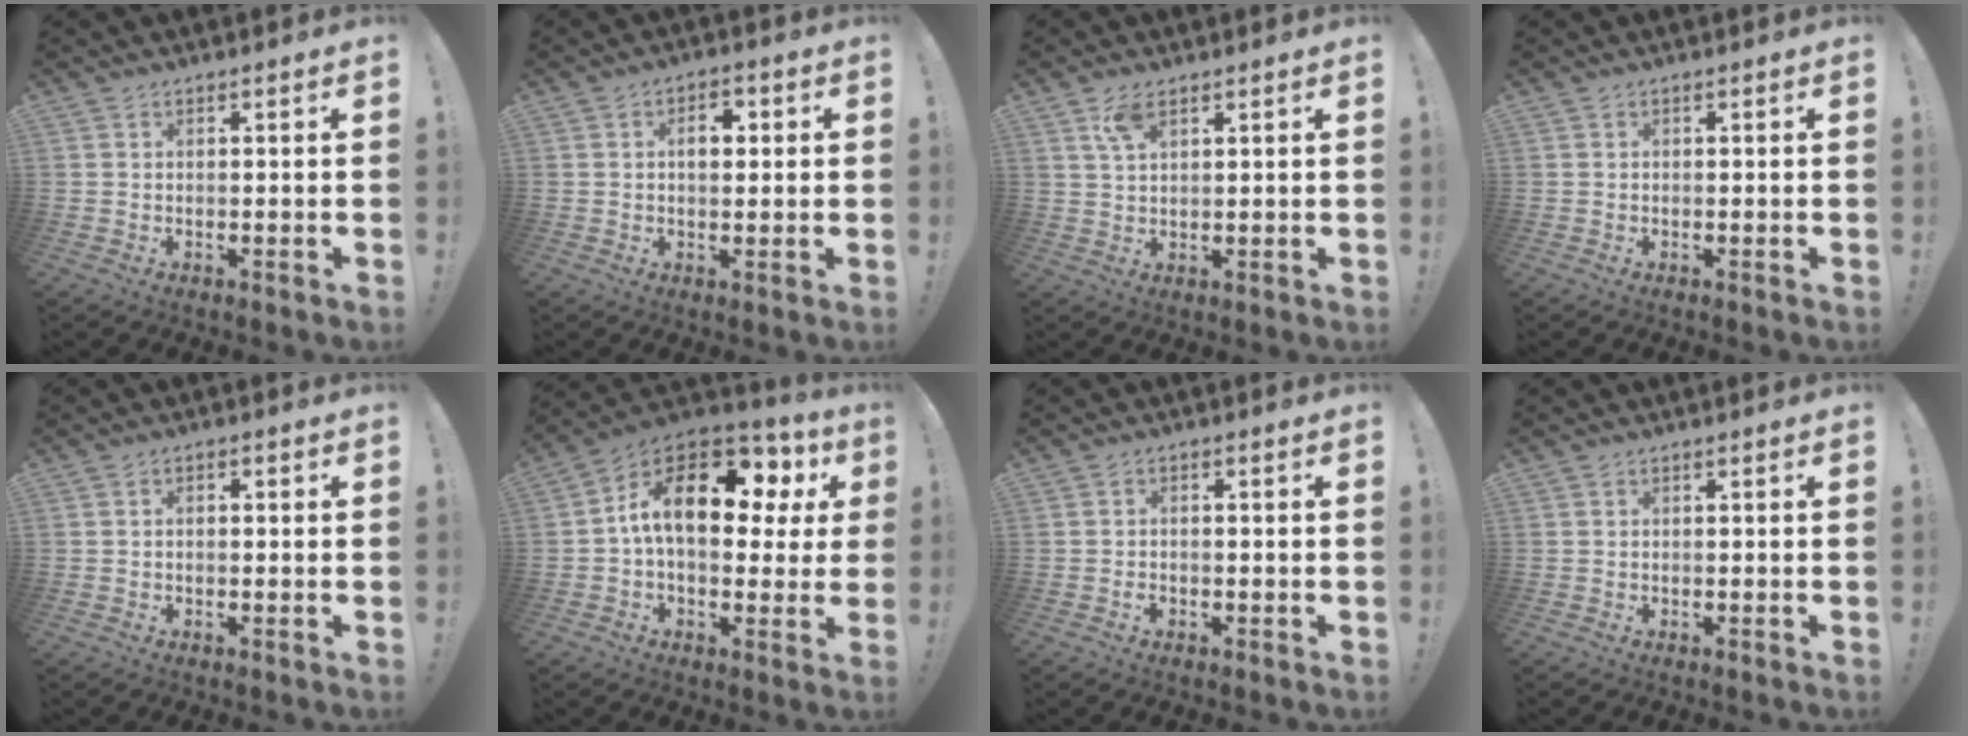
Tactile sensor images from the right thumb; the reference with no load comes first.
{"total": 4.8, "force": [1.0, 3.1, 3.5], "torque": [-0.035, -0.001, 0.006]}
{"total": 5.1, "force": [3.0, 2.2, 3.6], "torque": [-0.066, -0.005, 0.053]}
{"total": 0.0}
{"total": 0.9, "force": [-0.4, 0.6, 0.6], "torque": [-0.002, 0.001, -0.010]}
{"total": 17.9, "force": [5.2, 9.0, 14.6], "torque": [-0.227, -0.013, 0.089]}
{"total": 1.3, "force": [-1.1, 0.5, 0.5], "torque": [-0.006, 0.003, -0.020]}
{"total": 0.0}